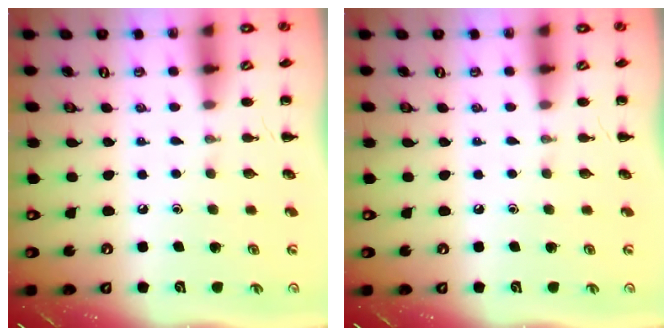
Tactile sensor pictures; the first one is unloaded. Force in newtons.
{"total": 0.0}